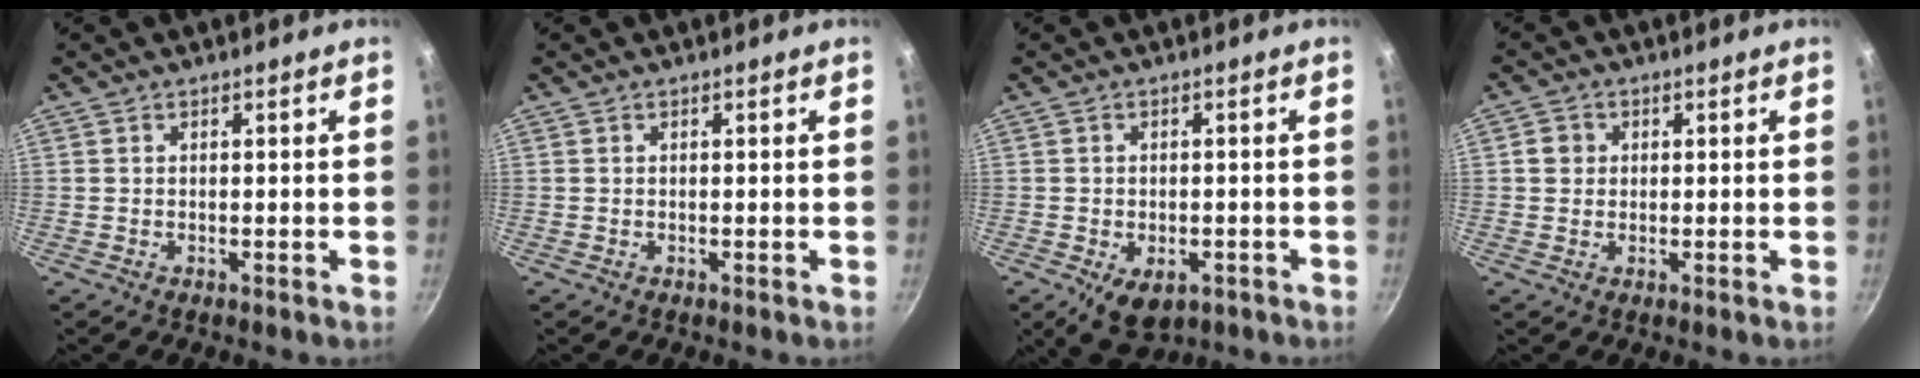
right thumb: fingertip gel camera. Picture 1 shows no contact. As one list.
[{"total": 0.0}, {"total": 6.9, "force": [-2.7, 4.4, 4.5], "torque": [-0.052, 0.001, -0.028]}, {"total": 4.2, "force": [0.5, 3.9, 1.5], "torque": [-0.004, 0.006, -0.002]}]